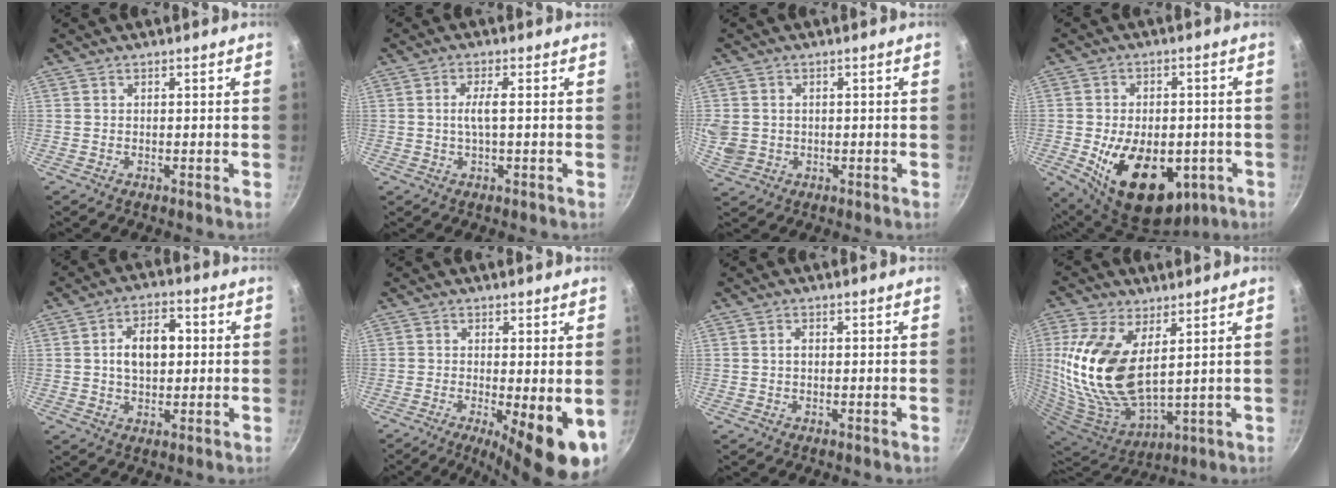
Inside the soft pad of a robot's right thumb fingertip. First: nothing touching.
{"total": 3.2, "force": [0.0, 0.5, 3.1], "torque": [-0.068, 0.007, 0.001]}
{"total": 6.6, "force": [0.1, 5.7, 3.4], "torque": [-0.075, -0.002, 0.008]}
{"total": 19.0, "force": [-5.2, 11.9, 13.9], "torque": [-0.194, 0.001, -0.058]}
{"total": 9.1, "force": [0.9, 5.8, 6.9], "torque": [-0.088, 0.015, 0.010]}
{"total": 11.9, "force": [-3.3, 3.2, 10.9], "torque": [-0.142, -0.008, -0.040]}
{"total": 1.1, "force": [0.0, 0.7, 0.9], "torque": [-0.014, 0.005, -0.001]}
{"total": 19.0, "force": [4.3, 9.3, 16.0], "torque": [-0.335, -0.029, 0.095]}